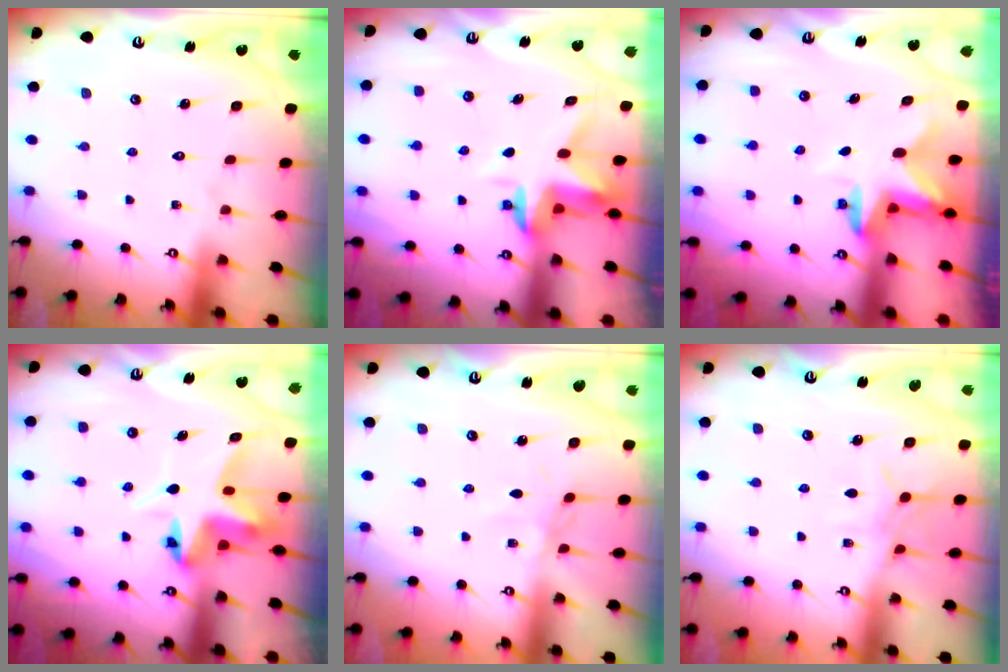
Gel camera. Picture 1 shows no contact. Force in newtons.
{"total": 3.4, "press": 3.4, "slide": 0.5}
{"total": 2.9, "press": 2.8, "slide": 0.6}
{"total": 6.1, "press": 6.1, "slide": 0.2}
{"total": 2.2, "press": 2.1, "slide": 0.5}
{"total": 5.2, "press": 5.1, "slide": 0.6}